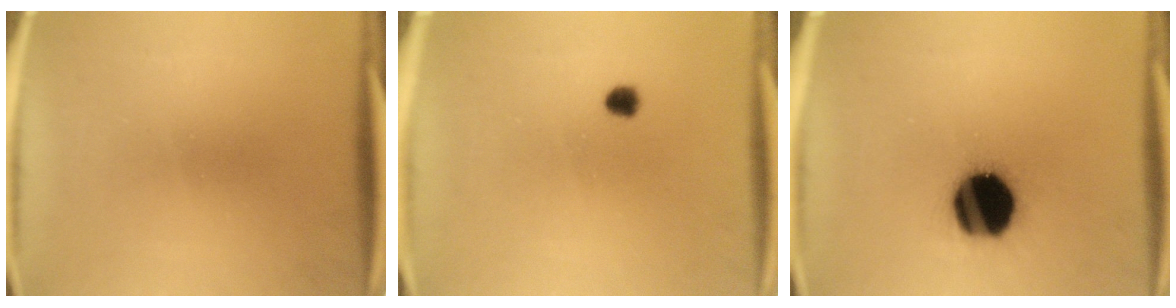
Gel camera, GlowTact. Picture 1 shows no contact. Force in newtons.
{"total": 2.3}
{"total": 19.5}